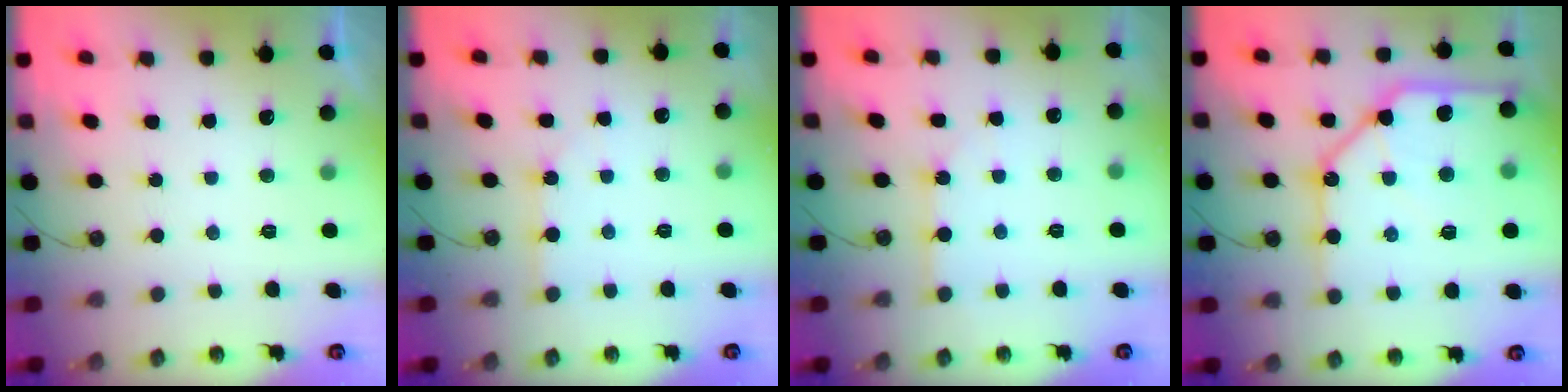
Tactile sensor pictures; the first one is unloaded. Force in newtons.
{"total": 2.5, "press": 2.5, "slide": 0.3}
{"total": 3.2, "press": 3.2, "slide": 0.2}
{"total": 21.9, "press": 21.8, "slide": 2.1}